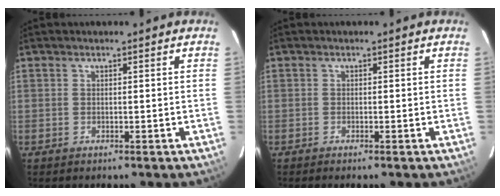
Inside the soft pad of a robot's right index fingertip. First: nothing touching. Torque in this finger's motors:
{"motor_torque": [0.07, -0.01, -0.01, 0.00]}